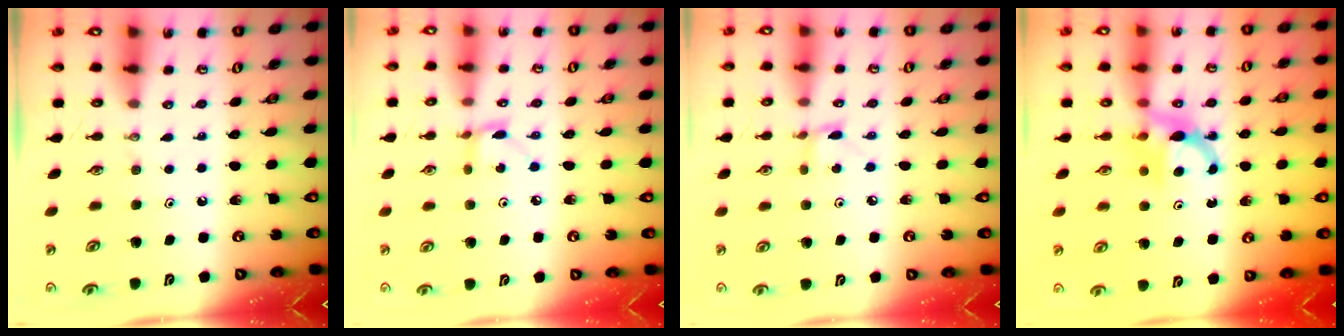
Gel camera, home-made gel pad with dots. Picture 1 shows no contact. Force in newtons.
{"total": 2.8, "press": 2.8, "slide": 0.1}
{"total": 2.4, "press": 2.4, "slide": 0.3}
{"total": 7.1, "press": 7.0, "slide": 0.3}